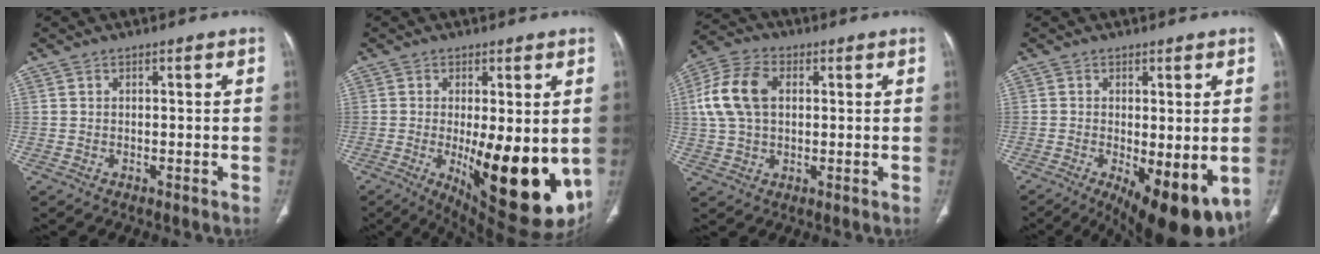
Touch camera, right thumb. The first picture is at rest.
{"total": 19.8, "force": [-3.3, 6.9, 18.2], "torque": [-0.217, -0.034, -0.023]}
{"total": 11.3, "force": [2.0, 7.4, 8.3], "torque": [-0.170, 0.019, 0.035]}
{"total": 15.2, "force": [-5.5, 5.7, 12.9], "torque": [-0.155, -0.024, -0.068]}